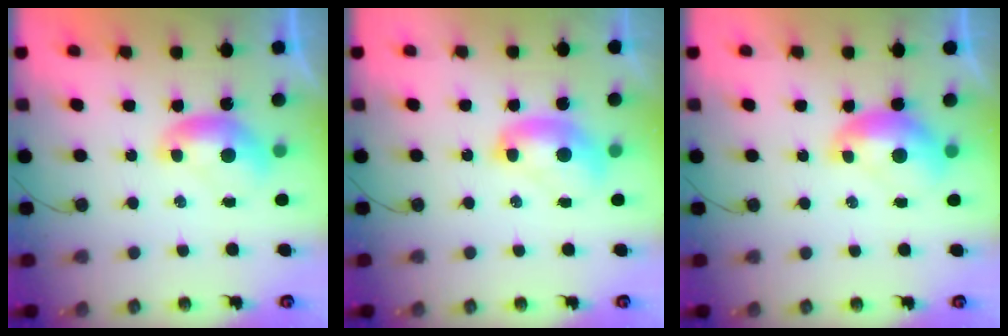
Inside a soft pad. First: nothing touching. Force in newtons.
{"total": 2.3, "press": 2.3, "slide": 0.3}
{"total": 1.6, "press": 1.5, "slide": 0.3}